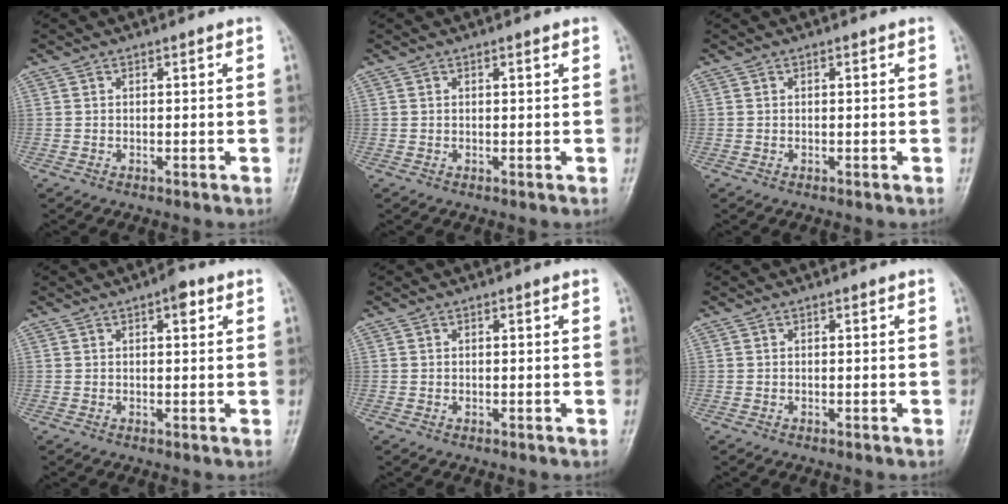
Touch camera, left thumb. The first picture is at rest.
{"total": 0.5, "force": [0.4, 0.1, 0.4], "torque": [-0.007, -0.001, 0.006]}
{"total": 0.0}
{"total": 2.9, "force": [1.4, 1.2, 2.3], "torque": [-0.024, 0.000, 0.015]}
{"total": 0.0}
{"total": 0.0}